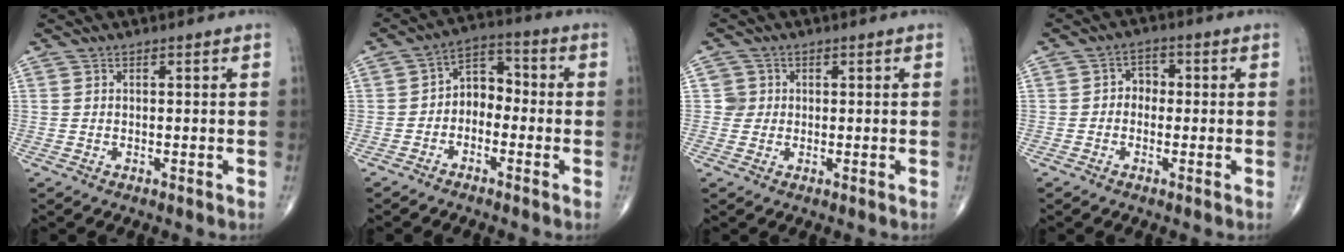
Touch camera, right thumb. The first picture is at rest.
{"total": 6.2, "force": [-1.6, 4.5, 3.9], "torque": [-0.034, 0.036, -0.048]}
{"total": 2.3, "force": [0.2, 2.3, -0.1], "torque": [0.021, 0.006, -0.002]}
{"total": 3.3, "force": [-0.3, 2.8, 1.9], "torque": [-0.004, 0.017, -0.017]}